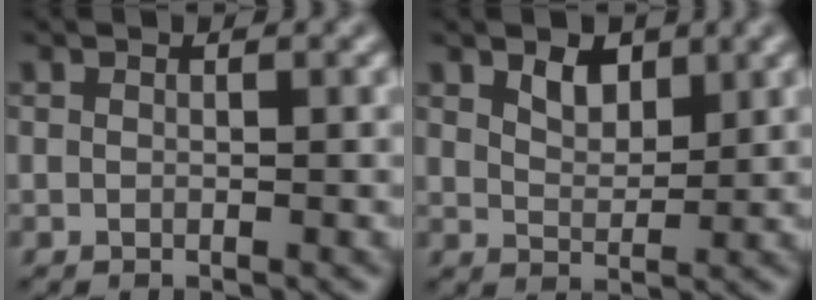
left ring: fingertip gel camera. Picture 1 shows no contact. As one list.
[{"total": 2.4, "force": [1.5, 1.3, 1.3], "torque": [-0.027, -0.002, 0.028]}]